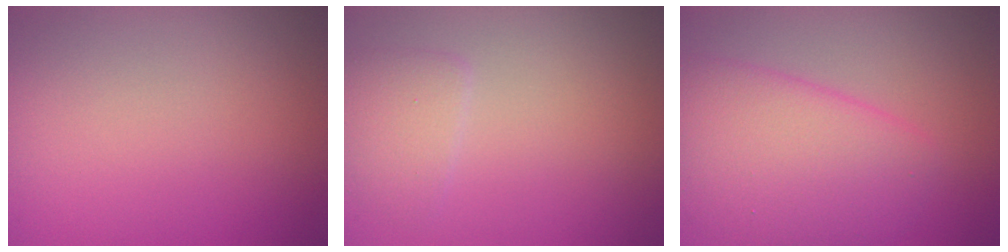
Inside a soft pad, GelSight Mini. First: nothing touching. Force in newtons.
{"total": 1.8, "press": 1.8, "slide": 0.1}
{"total": 6.1, "press": 6.1, "slide": 0.1}